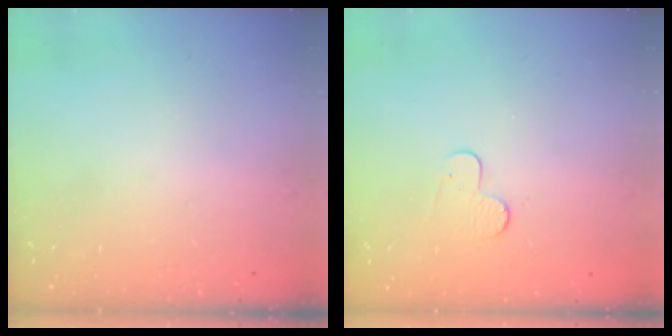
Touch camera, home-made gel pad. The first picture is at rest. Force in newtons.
{"total": 4.9, "press": 4.8, "slide": 0.5}